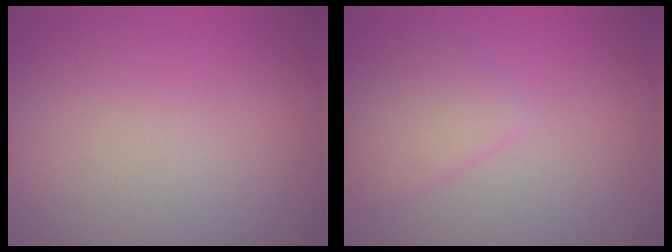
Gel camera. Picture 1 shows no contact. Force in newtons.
{"total": 2.0, "press": 2.0, "slide": 0.1}